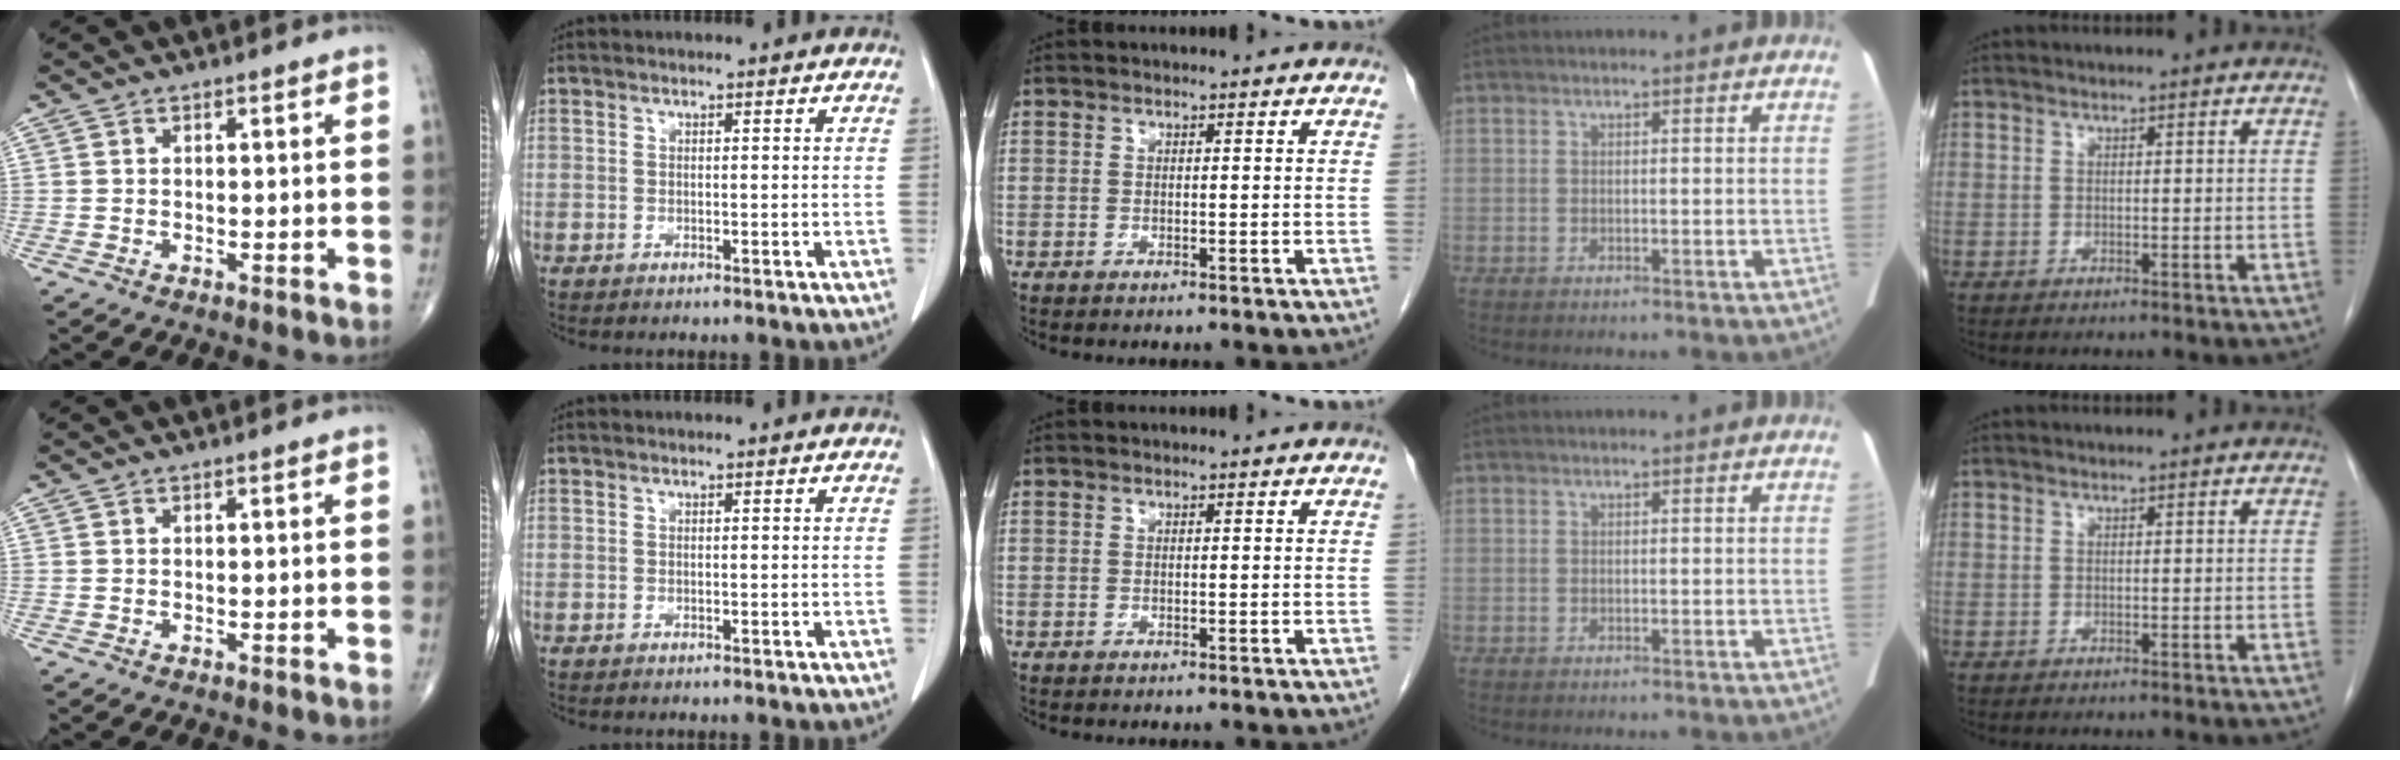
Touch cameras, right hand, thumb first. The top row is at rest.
{}